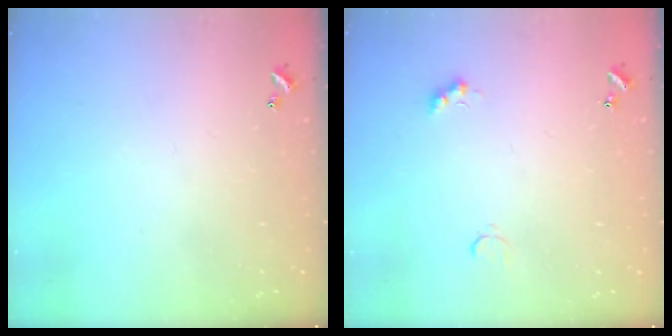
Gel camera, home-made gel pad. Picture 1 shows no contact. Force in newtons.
{"total": 2.2, "press": 2.1, "slide": 0.6}